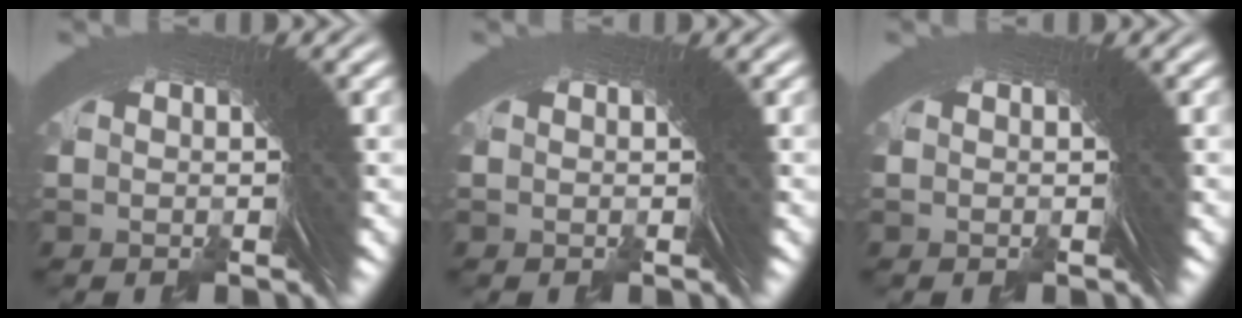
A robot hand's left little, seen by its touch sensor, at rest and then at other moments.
{"total": 0.0}
{"total": 0.0}